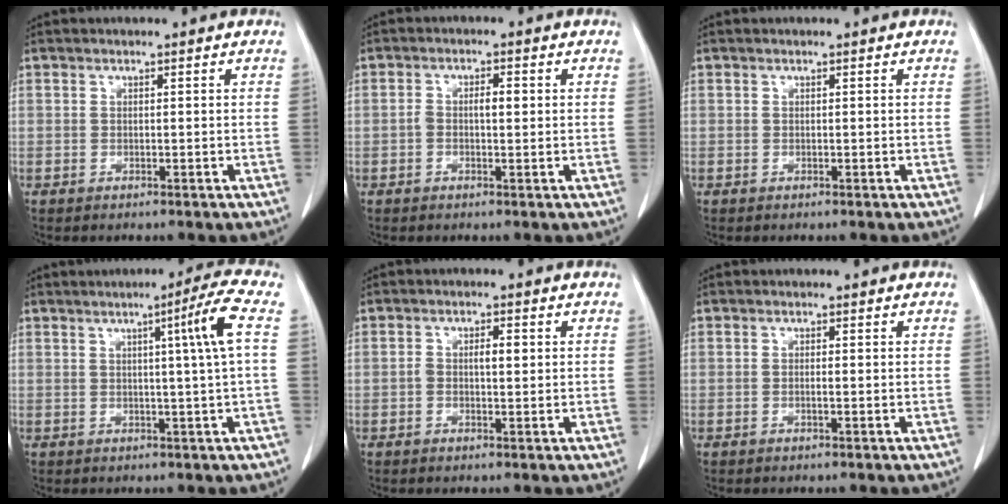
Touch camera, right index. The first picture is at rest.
{"total": 2.7, "force": [0.0, 1.0, 2.5], "torque": [-0.047, 0.011, 0.002]}
{"total": 0.0}
{"total": 6.4, "force": [1.2, -1.8, 6.0], "torque": [-0.092, 0.004, 0.023]}
{"total": 2.7, "force": [0.2, 1.0, 2.5], "torque": [-0.046, 0.008, 0.005]}
{"total": 0.8, "force": [-0.1, 0.1, 0.8], "torque": [-0.014, 0.000, -0.001]}